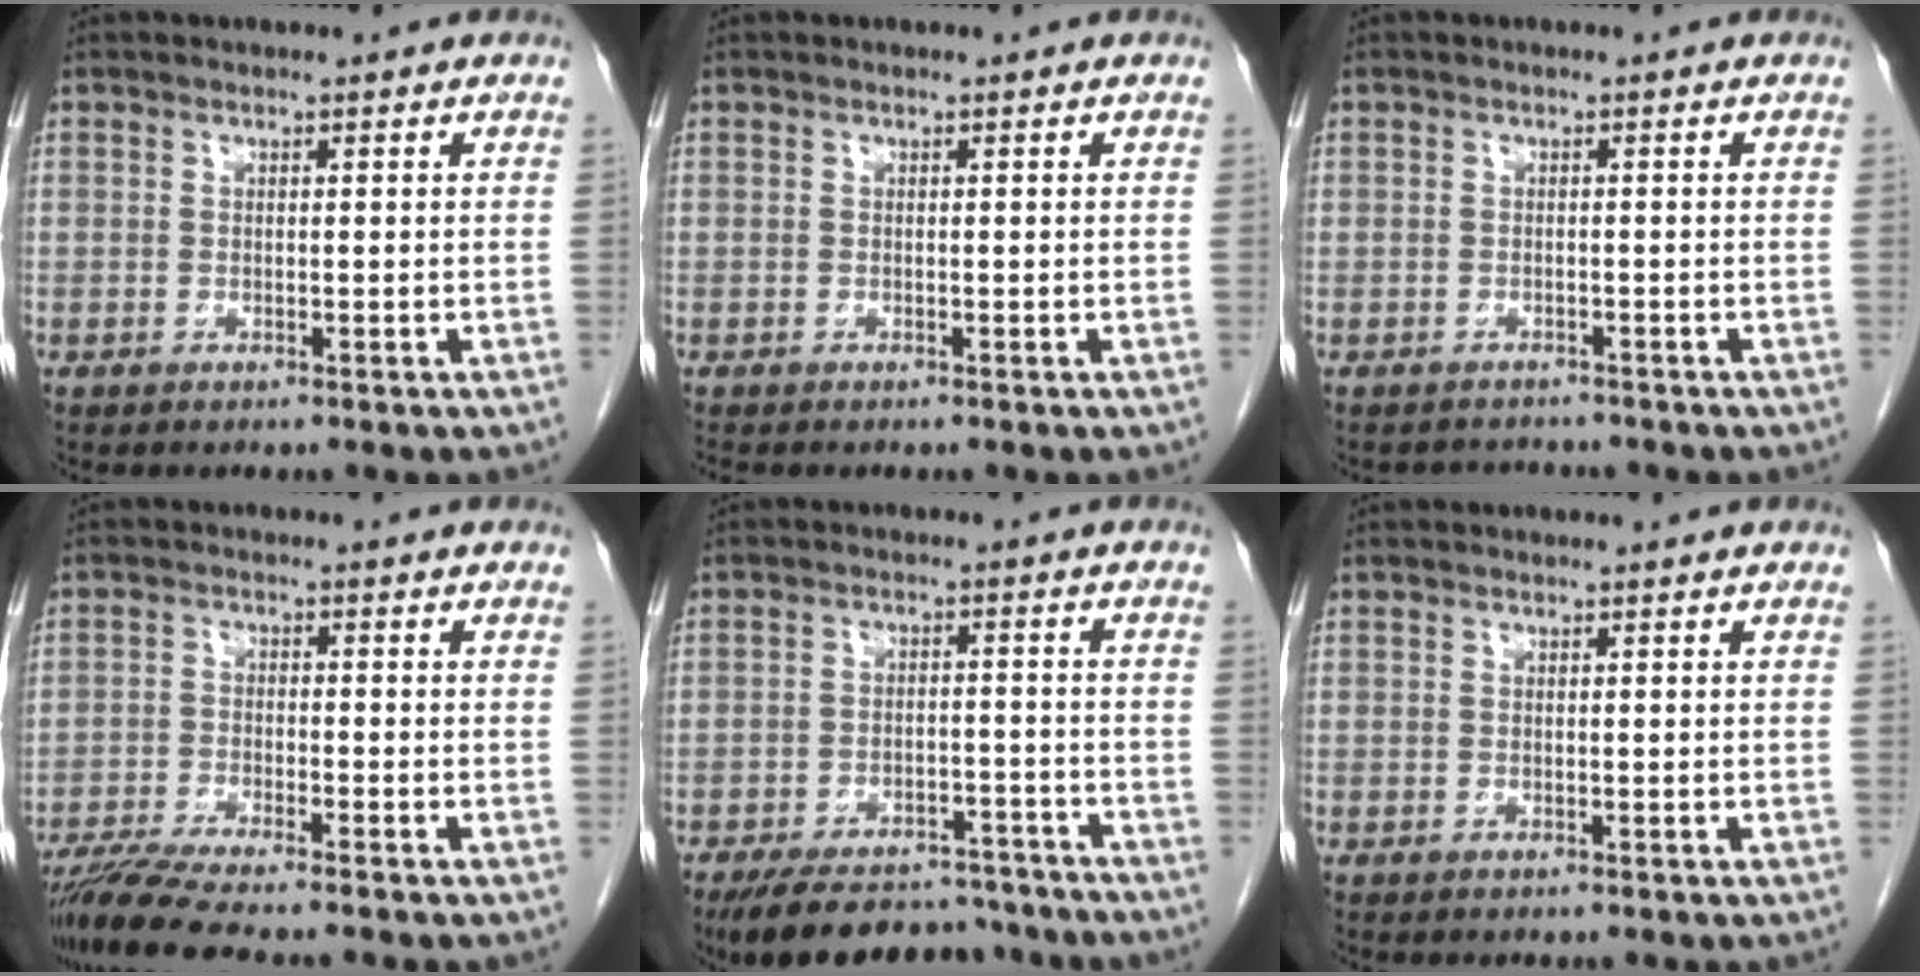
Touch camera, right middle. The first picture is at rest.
{"total": 1.4, "force": [-1.3, 0.3, 0.5], "torque": [-0.016, -0.006, -0.018]}
{"total": 2.4, "force": [-2.1, 0.9, -0.7], "torque": [0.001, -0.003, -0.036]}
{"total": 8.1, "force": [-7.0, -0.6, 4.0], "torque": [-0.067, -0.025, -0.121]}
{"total": 14.2, "force": [-12.4, 4.9, 4.8], "torque": [-0.079, 0.007, -0.173]}
{"total": 0.0}